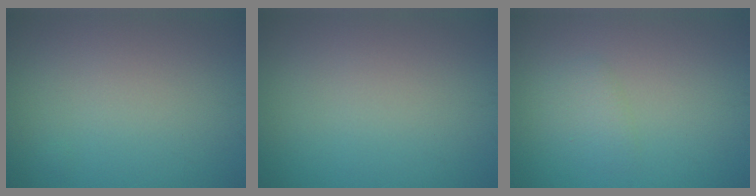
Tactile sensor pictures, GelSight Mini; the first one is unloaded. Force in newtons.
{"total": 0.0}
{"total": 1.3, "press": 1.3, "slide": 0.1}